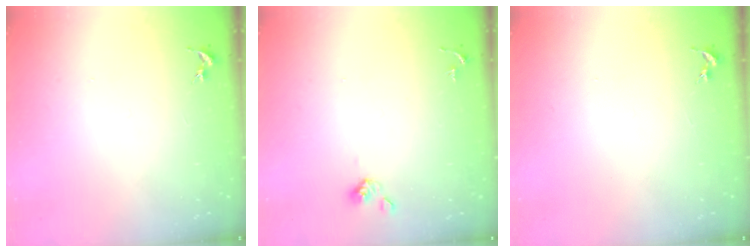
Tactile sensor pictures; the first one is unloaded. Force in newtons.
{"total": 4.0, "press": 3.9, "slide": 0.8}
{"total": 0.0}